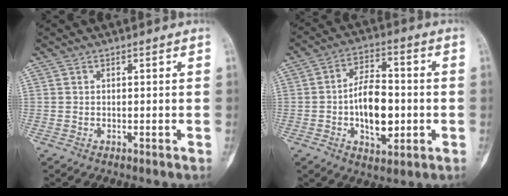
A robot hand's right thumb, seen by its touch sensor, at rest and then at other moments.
{"total": 11.9, "force": [-1.7, 6.6, 9.8], "torque": [-0.136, 0.017, -0.027]}